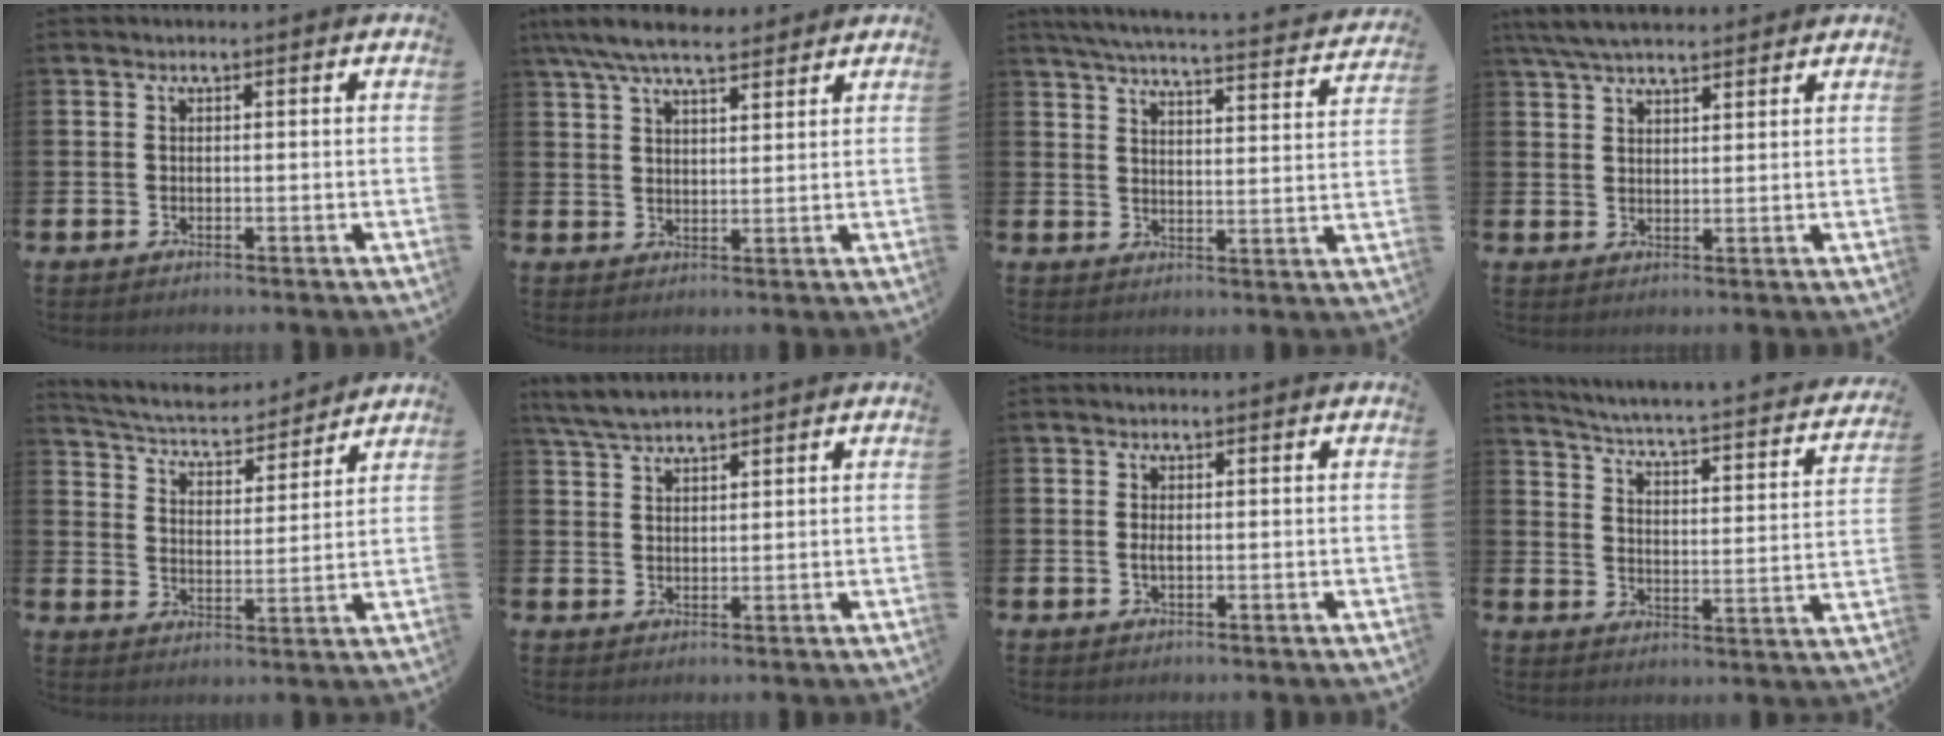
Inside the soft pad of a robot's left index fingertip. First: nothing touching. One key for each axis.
{"total": 7.1, "fx": 6.3, "fy": 1.8, "fz": 2.8, "tx": -0.073, "ty": -0.018, "tz": 0.115}
{"total": 5.3, "fx": 5.1, "fy": 0.2, "fz": 1.7, "tx": -0.049, "ty": -0.040, "tz": 0.083}
{"total": 5.3, "fx": 4.9, "fy": 1.2, "fz": 1.8, "tx": -0.055, "ty": -0.006, "tz": 0.092}
{"total": 5.9, "fx": 5.6, "fy": 1.2, "fz": 1.2, "tx": -0.058, "ty": -0.044, "tz": 0.095}
{"total": 4.4, "fx": 4.1, "fy": 0.8, "fz": 1.6, "tx": -0.049, "ty": -0.005, "tz": 0.077}
{"total": 0.9, "fx": 0.0, "fy": 0.3, "fz": 0.8, "tx": -0.016, "ty": 0.003, "tz": -0.002}
{"total": 3.4, "fx": 3.1, "fy": 0.2, "fz": 1.5, "tx": -0.051, "ty": -0.039, "tz": 0.040}